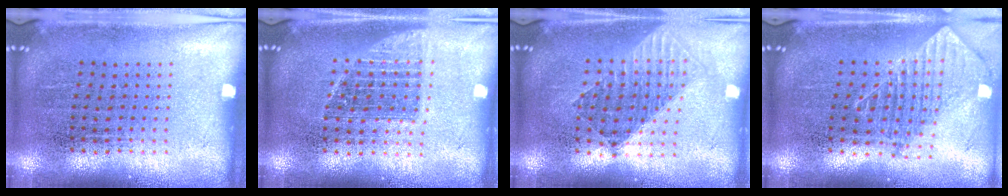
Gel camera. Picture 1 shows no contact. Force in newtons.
{"total": 1.3, "press": 1.1, "slide": 0.7}
{"total": 1.5, "press": 1.3, "slide": 0.8}
{"total": 1.9, "press": 1.5, "slide": 1.2}